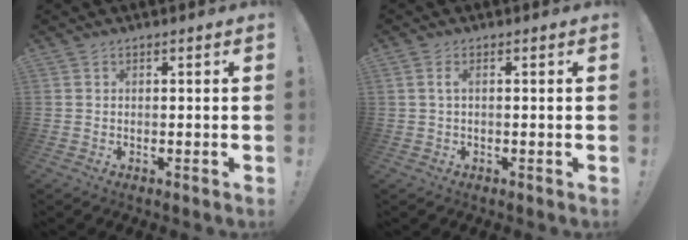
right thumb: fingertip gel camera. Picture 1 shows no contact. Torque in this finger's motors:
{"motor_torque": [-0.39, 0.02, 0.09, 0.05, 0.07]}